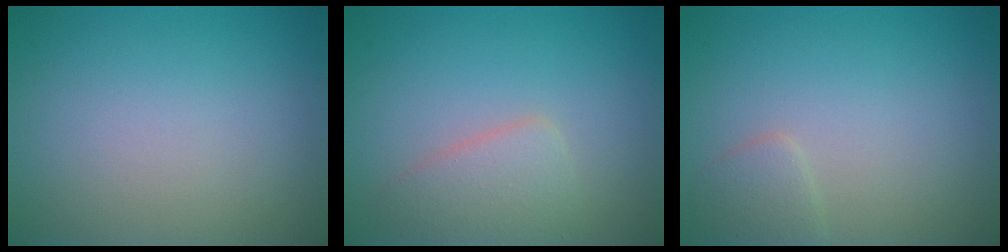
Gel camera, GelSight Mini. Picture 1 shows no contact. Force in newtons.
{"total": 2.8, "press": 2.8, "slide": 0.2}
{"total": 1.5, "press": 1.5, "slide": 0.0}